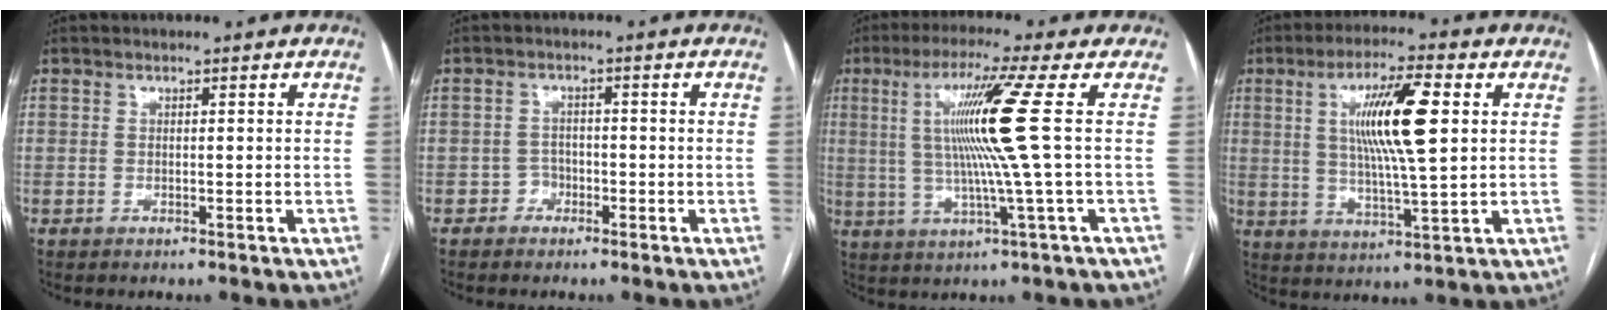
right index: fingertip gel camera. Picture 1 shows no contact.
{"total": 1.9, "force": [-1.2, 1.4, 0.2], "torque": [0.003, 0.009, -0.025]}
{"total": 11.1, "force": [1.7, -2.6, 10.7], "torque": [-0.198, 0.004, 0.036]}
{"total": 11.9, "force": [2.8, 1.1, 11.6], "torque": [-0.210, 0.003, 0.049]}